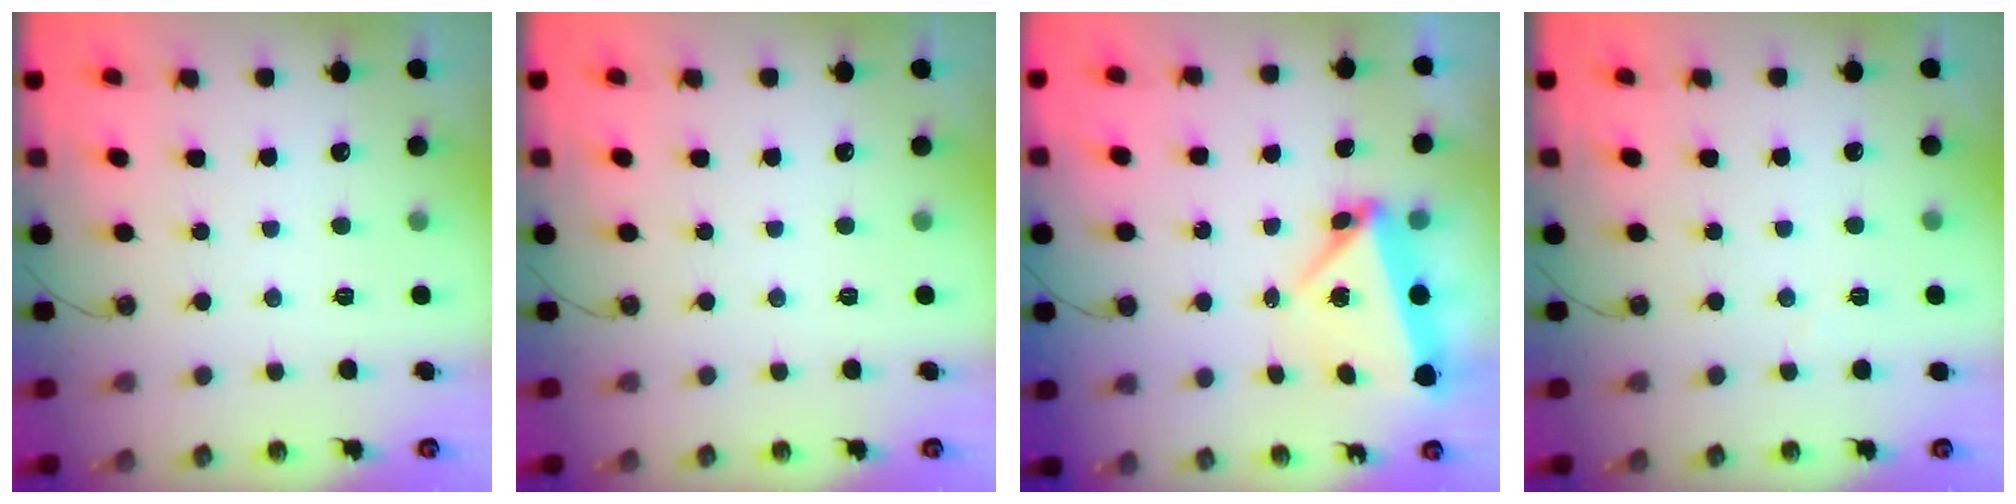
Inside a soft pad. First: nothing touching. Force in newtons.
{"total": 0.0}
{"total": 5.9, "press": 5.9, "slide": 0.2}
{"total": 3.3, "press": 2.5, "slide": 2.2}